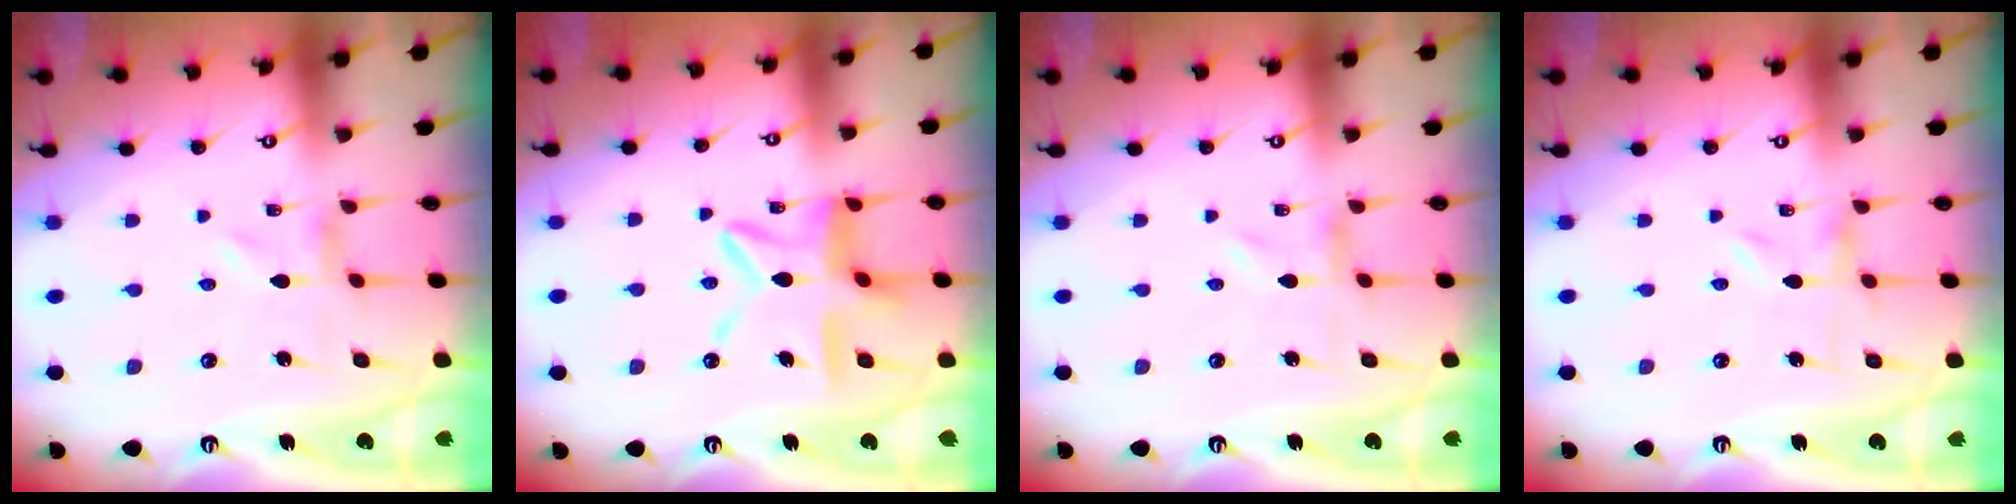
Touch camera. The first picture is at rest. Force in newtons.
{"total": 15.0, "press": 15.0, "slide": 1.3}
{"total": 0.0}
{"total": 0.0}